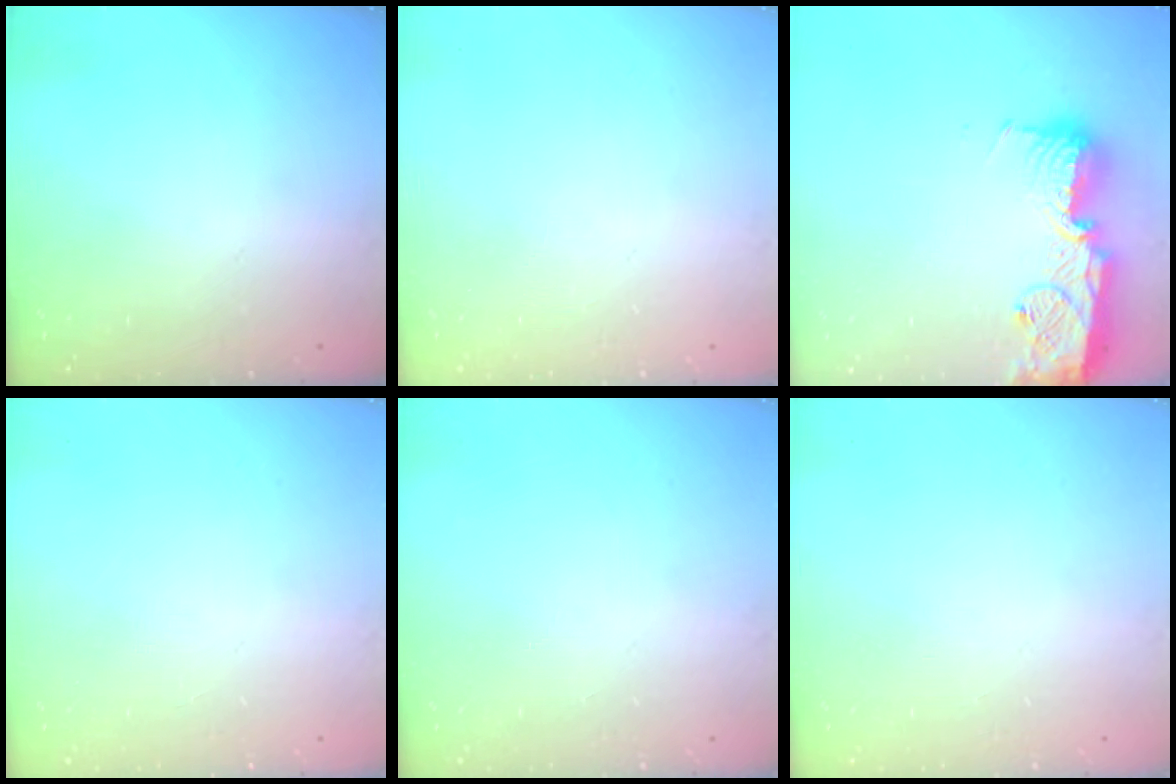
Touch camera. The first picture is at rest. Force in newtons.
{"total": 0.0}
{"total": 15.2, "press": 15.1, "slide": 1.2}
{"total": 0.0}
{"total": 0.0}
{"total": 0.0}